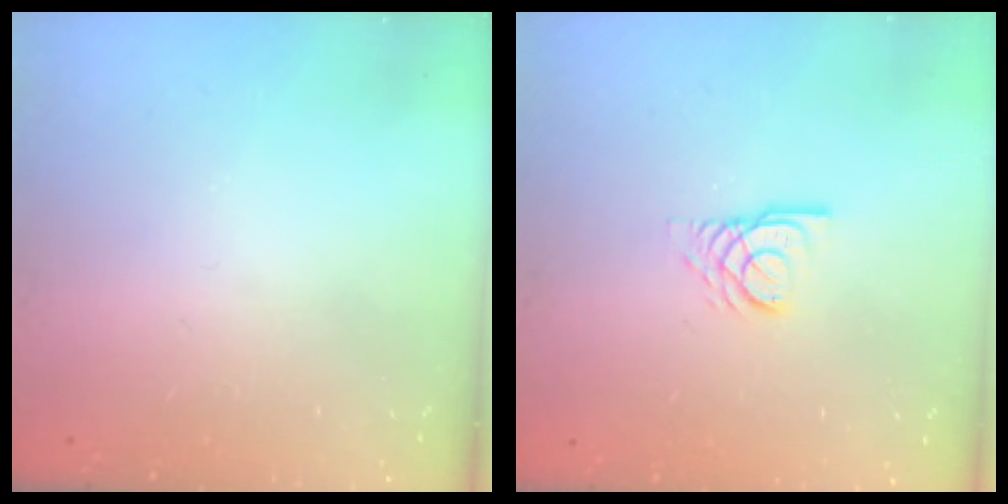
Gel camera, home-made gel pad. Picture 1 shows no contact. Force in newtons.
{"total": 4.2, "press": 4.2, "slide": 0.4}